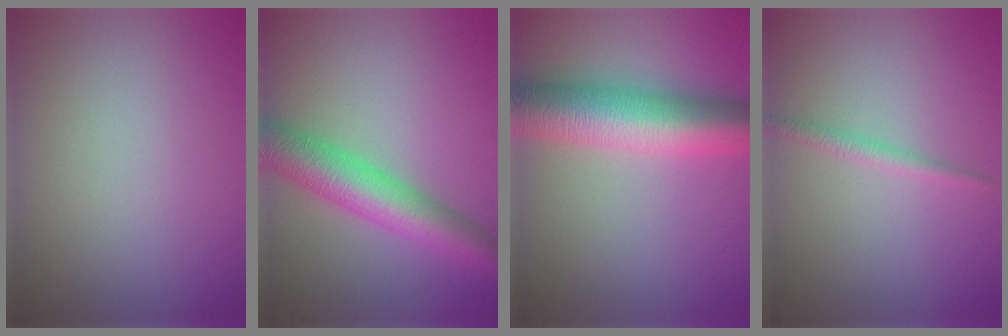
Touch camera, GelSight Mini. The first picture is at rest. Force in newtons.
{"total": 6.8, "press": 6.8, "slide": 0.1}
{"total": 9.8, "press": 9.8, "slide": 0.0}
{"total": 1.4, "press": 1.4, "slide": 0.1}